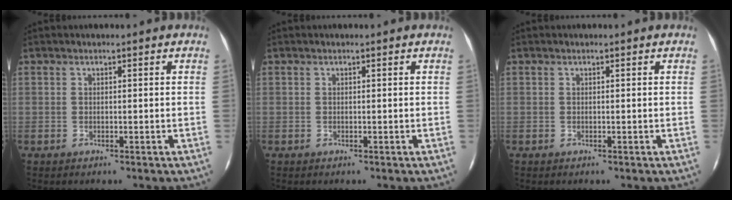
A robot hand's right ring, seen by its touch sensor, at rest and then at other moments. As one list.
[{"total": 0.0}, {"total": 0.0}]